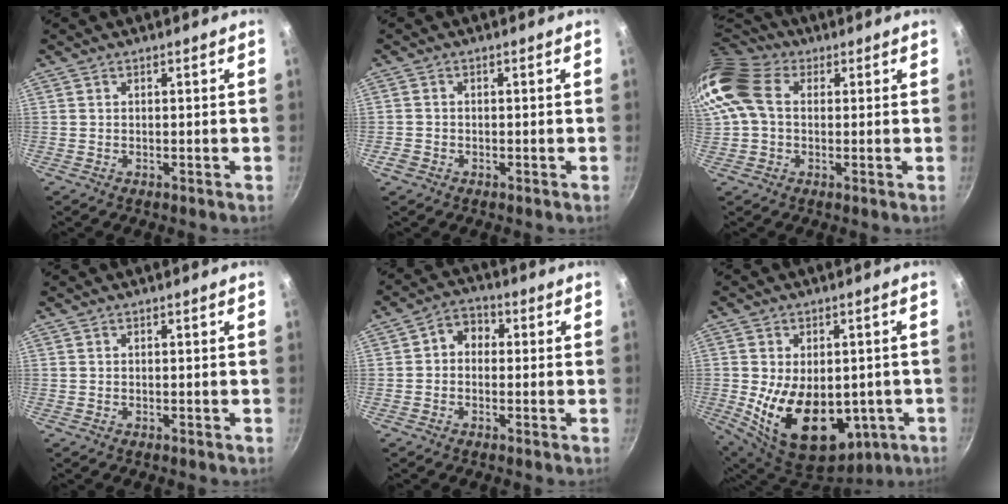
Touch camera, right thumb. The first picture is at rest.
{"total": 2.1, "force": [-1.1, 1.6, 0.7], "torque": [-0.013, 0.005, -0.020]}
{"total": 12.3, "force": [2.2, 9.1, 8.1], "torque": [-0.153, 0.018, 0.026]}
{"total": 0.0}
{"total": 4.8, "force": [0.2, 4.0, 2.8], "torque": [-0.022, 0.010, -0.012]}
{"total": 18.7, "force": [-3.0, 12.1, 14.0], "torque": [-0.211, -0.015, -0.019]}